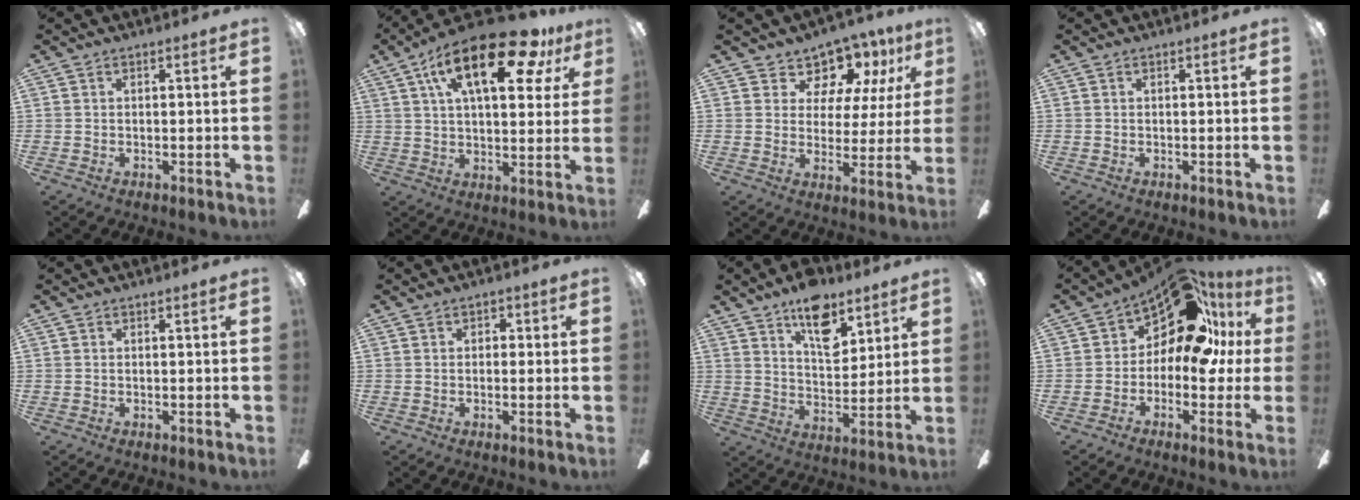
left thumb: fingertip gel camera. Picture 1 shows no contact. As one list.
[{"total": 21.7, "force": [10.8, 9.1, 16.4], "torque": [-0.252, -0.030, 0.170]}, {"total": 9.7, "force": [7.6, 5.5, 2.4], "torque": [-0.054, -0.057, 0.144]}, {"total": 0.0}, {"total": 0.0}, {"total": 1.3, "force": [-0.3, 1.1, 0.6], "torque": [-0.011, 0.008, -0.007]}, {"total": 12.9, "force": [8.4, 6.4, 7.4], "torque": [-0.101, -0.038, 0.145]}, {"total": 15.1, "force": [7.3, 8.4, 10.2], "torque": [-0.148, -0.043, 0.129]}]